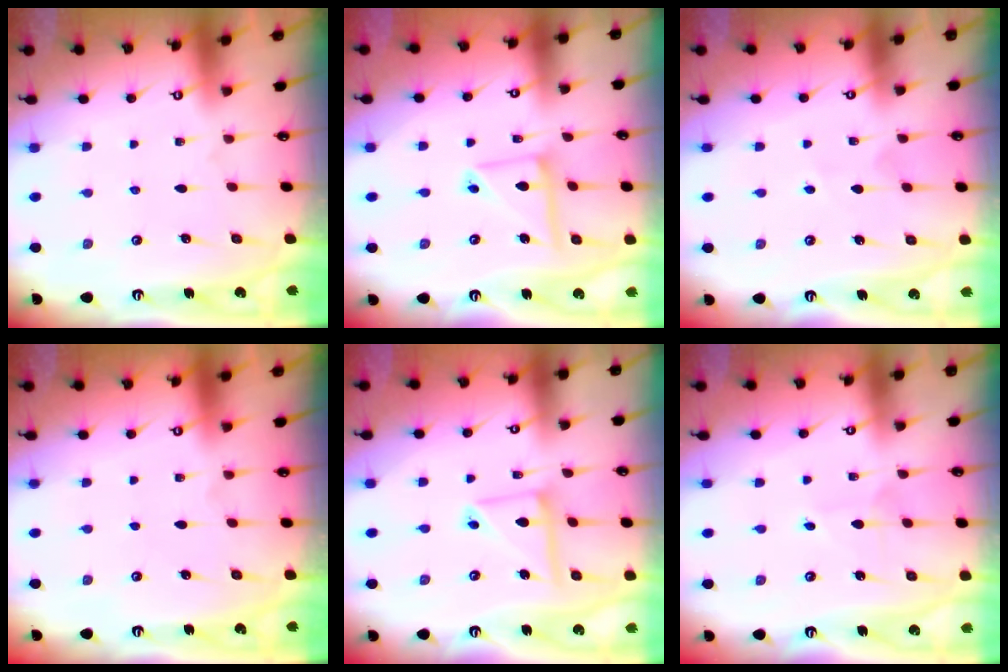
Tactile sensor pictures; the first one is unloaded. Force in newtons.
{"total": 10.3, "press": 10.3, "slide": 1.0}
{"total": 1.8, "press": 1.8, "slide": 0.4}
{"total": 0.0}
{"total": 10.3, "press": 10.3, "slide": 1.0}
{"total": 2.0, "press": 2.0, "slide": 0.2}